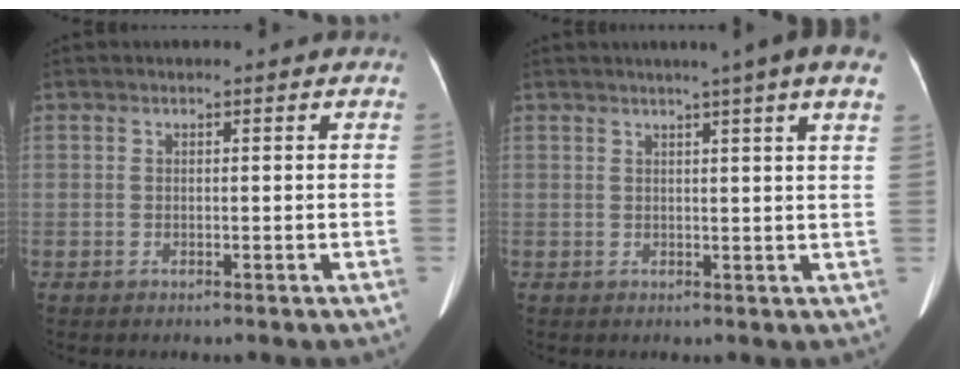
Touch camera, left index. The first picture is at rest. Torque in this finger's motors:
{"motor_torque": [1.04, -1.10, 0.51, -0.02]}